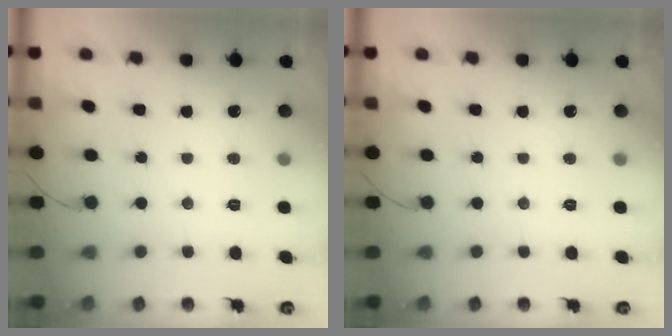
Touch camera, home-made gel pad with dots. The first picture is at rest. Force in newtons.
{"total": 0.0}